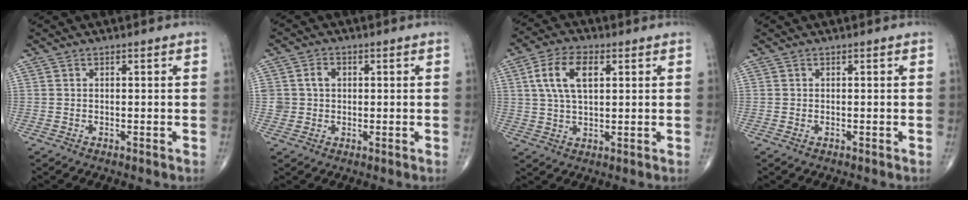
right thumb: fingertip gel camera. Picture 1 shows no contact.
{"total": 3.6, "force": [0.7, 3.1, 1.7], "torque": [-0.013, 0.002, 0.014]}
{"total": 9.4, "force": [2.7, 4.9, 7.5], "torque": [-0.145, 0.006, 0.051]}
{"total": 0.0}